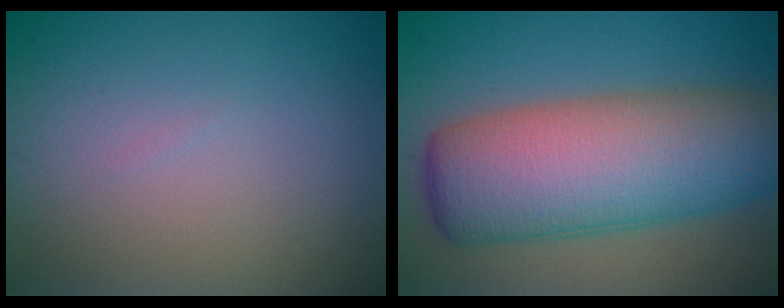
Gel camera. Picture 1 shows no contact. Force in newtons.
{"total": 11.5, "press": 11.5, "slide": 0.5}